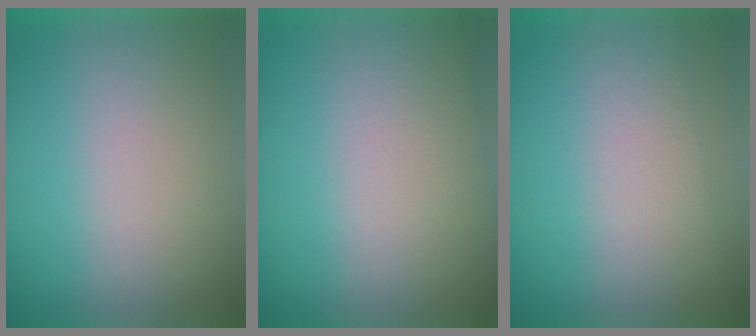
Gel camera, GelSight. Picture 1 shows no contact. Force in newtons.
{"total": 2.9}
{"total": 2.8}